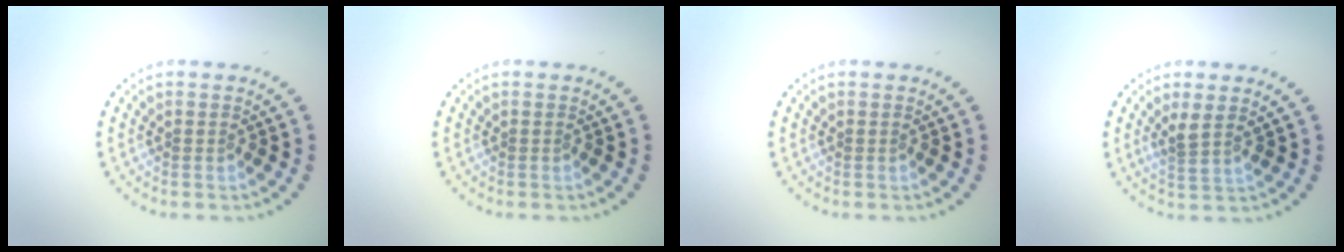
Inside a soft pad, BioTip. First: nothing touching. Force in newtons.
{"total": 0.0}
{"total": 0.0}
{"total": 1.9, "press": 1.4, "slide": 1.2}